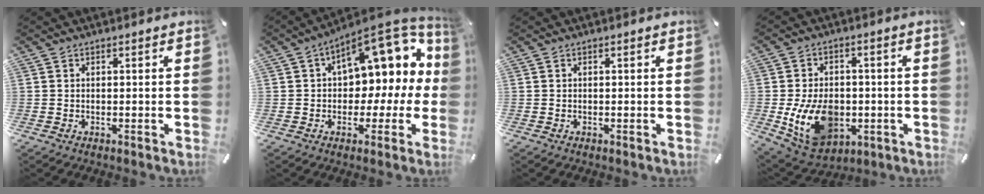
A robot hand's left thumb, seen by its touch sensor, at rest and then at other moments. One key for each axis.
{"total": 14.5, "fx": 6.4, "fy": 8.7, "fz": 9.7, "tx": -0.126, "ty": -0.049, "tz": 0.111}
{"total": 0.0}
{"total": 14.8, "fx": -3.3, "fy": 10.8, "fz": 9.5, "tx": -0.181, "ty": 0.006, "tz": -0.053}